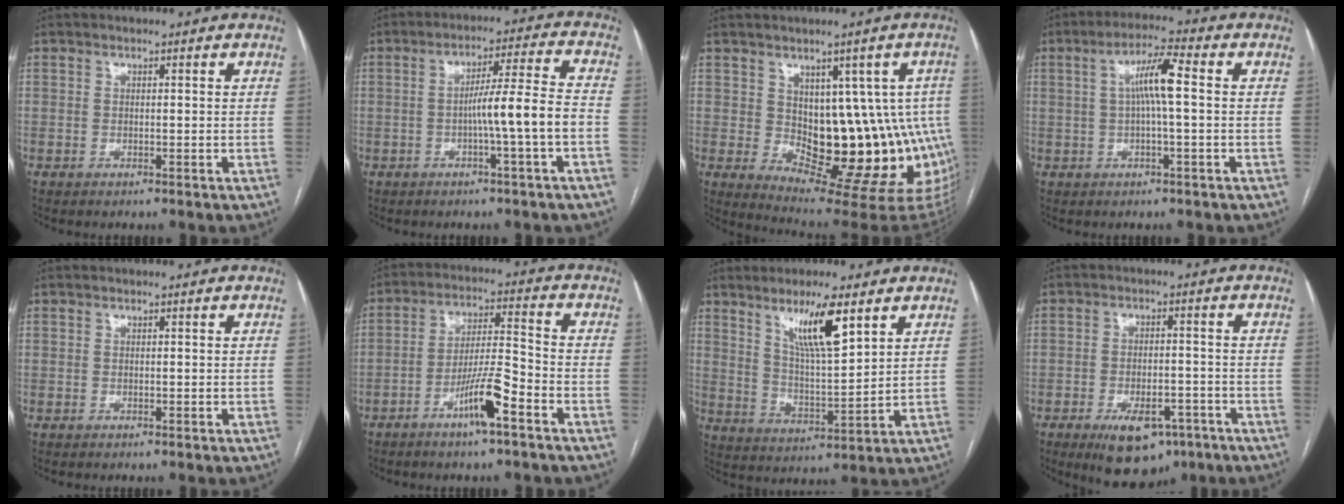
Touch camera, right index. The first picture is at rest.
{"total": 8.4, "force": [-2.1, -1.0, 8.1], "torque": [-0.130, 0.012, -0.031]}
{"total": 15.9, "force": [-0.6, 8.4, 13.4], "torque": [-0.123, 0.016, 0.011]}
{"total": 6.6, "force": [0.9, 0.4, 6.5], "torque": [-0.120, 0.015, 0.013]}
{"total": 0.0}
{"total": 8.7, "force": [-4.7, 0.6, 7.3], "torque": [-0.137, 0.002, -0.084]}
{"total": 10.2, "force": [5.9, 1.1, 8.2], "torque": [-0.147, -0.010, 0.111]}
{"total": 9.8, "force": [-5.9, 4.7, 6.3], "torque": [-0.090, -0.004, -0.083]}